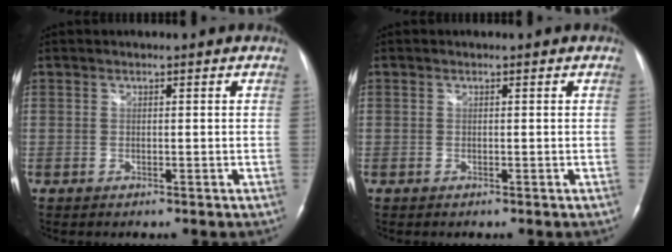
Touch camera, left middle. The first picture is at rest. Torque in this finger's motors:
{"motor_torque": [0.00, 0.00, -0.01, 0.00]}